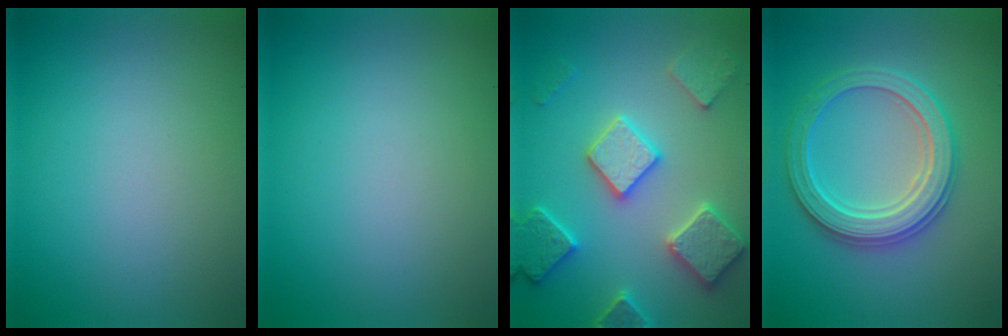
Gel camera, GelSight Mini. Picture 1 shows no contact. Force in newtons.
{"total": 0.0}
{"total": 5.1, "press": 4.9, "slide": 1.2}
{"total": 5.4, "press": 5.3, "slide": 0.8}